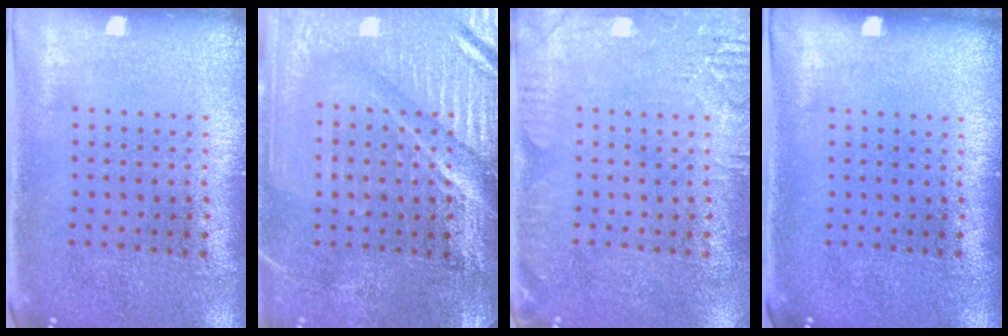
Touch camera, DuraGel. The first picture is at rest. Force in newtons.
{"total": 3.8, "press": 3.6, "slide": 1.3}
{"total": 2.8, "press": 2.7, "slide": 0.4}
{"total": 0.0}